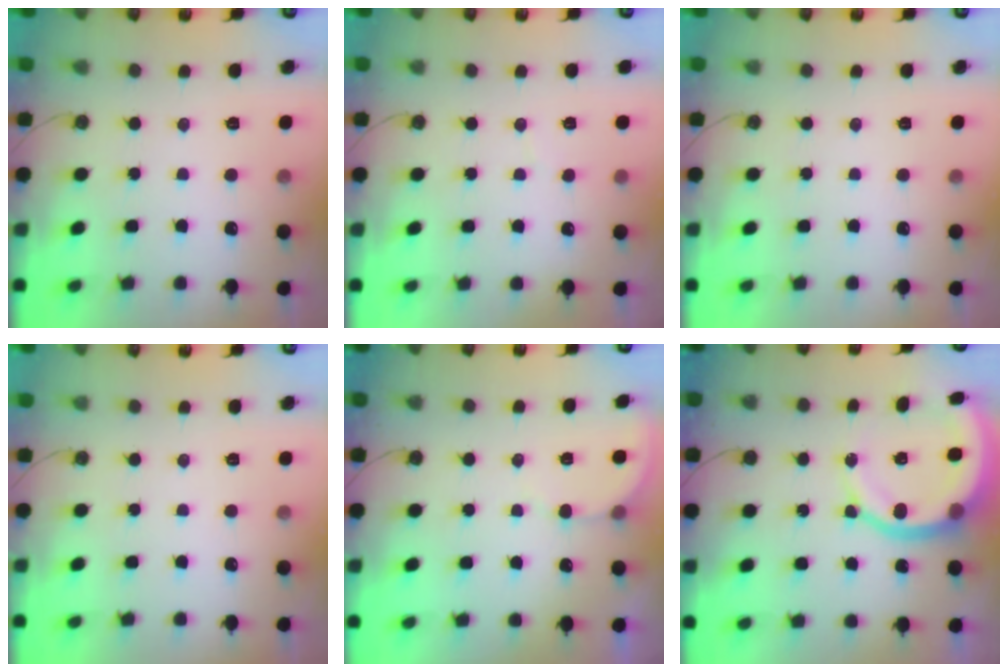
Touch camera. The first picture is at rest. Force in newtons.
{"total": 2.9, "press": 2.9, "slide": 0.2}
{"total": 0.0}
{"total": 0.0}
{"total": 3.6, "press": 3.5, "slide": 1.1}
{"total": 13.2, "press": 13.0, "slide": 2.3}